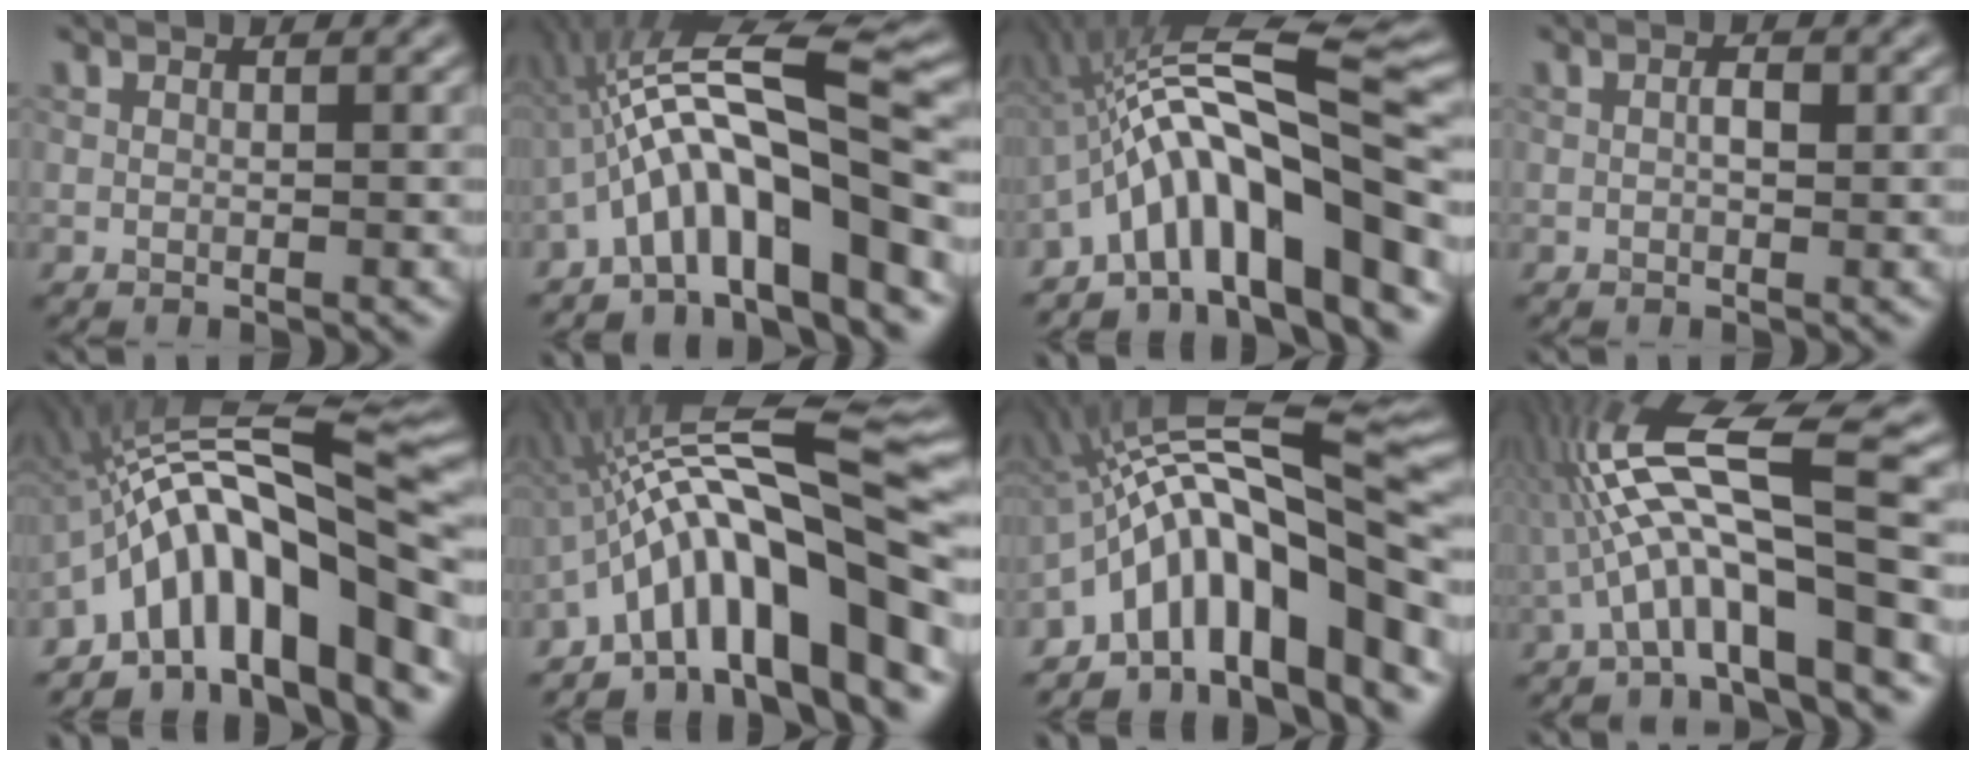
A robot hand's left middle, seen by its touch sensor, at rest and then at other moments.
{"total": 12.2, "force": [-3.5, 2.6, 11.3], "torque": [-0.185, 0.029, -0.061]}
{"total": 13.4, "force": [-4.5, 3.2, 12.2], "torque": [-0.187, 0.030, -0.075]}
{"total": 1.2, "force": [0.1, 0.6, 1.1], "torque": [-0.019, 0.001, 0.000]}
{"total": 14.4, "force": [-5.2, 4.4, 12.7], "torque": [-0.178, 0.030, -0.086]}
{"total": 15.1, "force": [-4.5, 3.9, 13.9], "torque": [-0.196, 0.036, -0.073]}
{"total": 14.1, "force": [-4.7, 4.5, 12.6], "torque": [-0.176, 0.029, -0.079]}
{"total": 11.0, "force": [-2.0, 2.5, 10.5], "torque": [-0.189, 0.029, -0.037]}